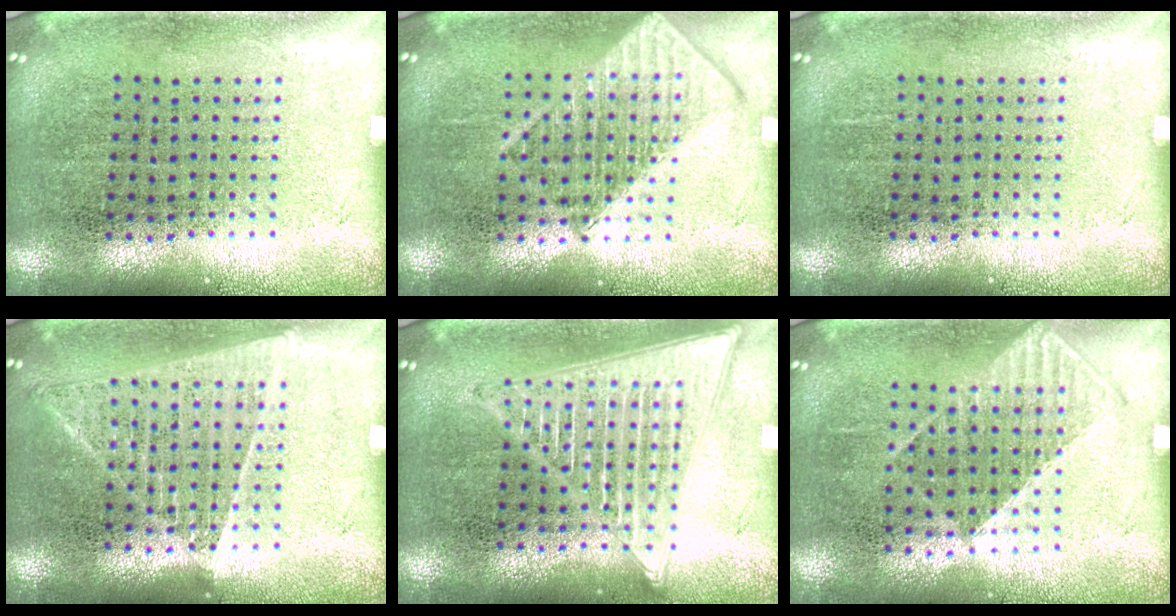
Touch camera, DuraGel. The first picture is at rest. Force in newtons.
{"total": 1.6, "press": 1.6, "slide": 0.2}
{"total": 0.0}
{"total": 1.4, "press": 1.3, "slide": 0.4}
{"total": 3.1, "press": 3.0, "slide": 0.4}
{"total": 1.0, "press": 0.9, "slide": 0.5}